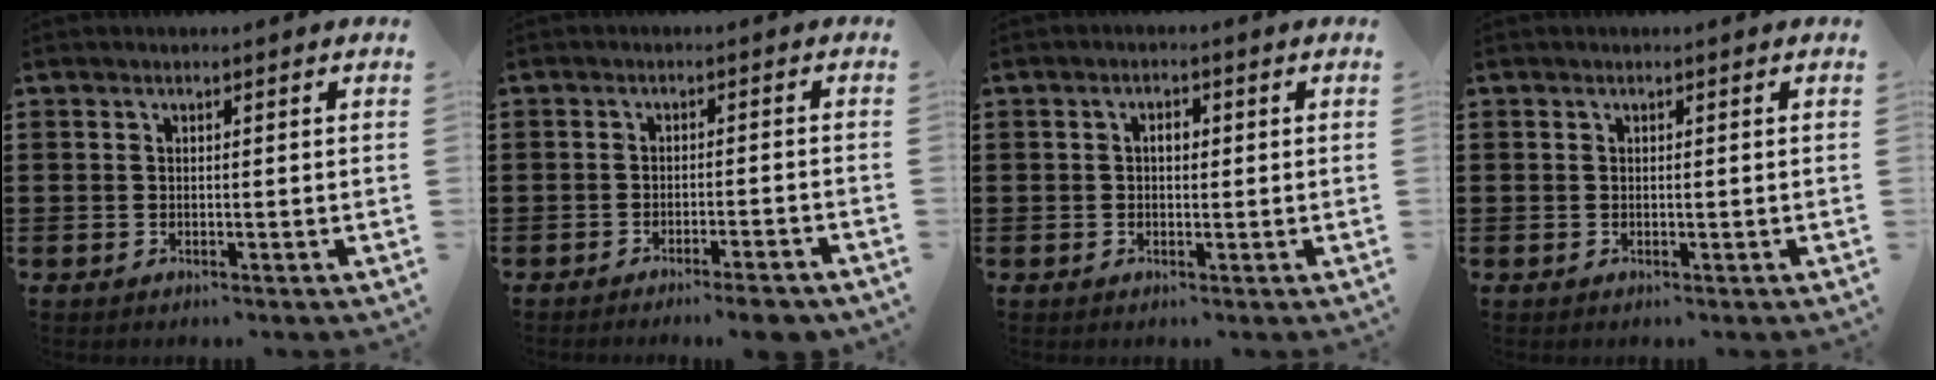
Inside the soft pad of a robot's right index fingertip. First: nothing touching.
{"total": 3.5, "force": [-3.1, -0.4, 1.7], "torque": [-0.029, -0.008, -0.058]}
{"total": 1.9, "force": [0.0, 1.0, 1.6], "torque": [-0.031, 0.007, -0.002]}
{"total": 0.0}